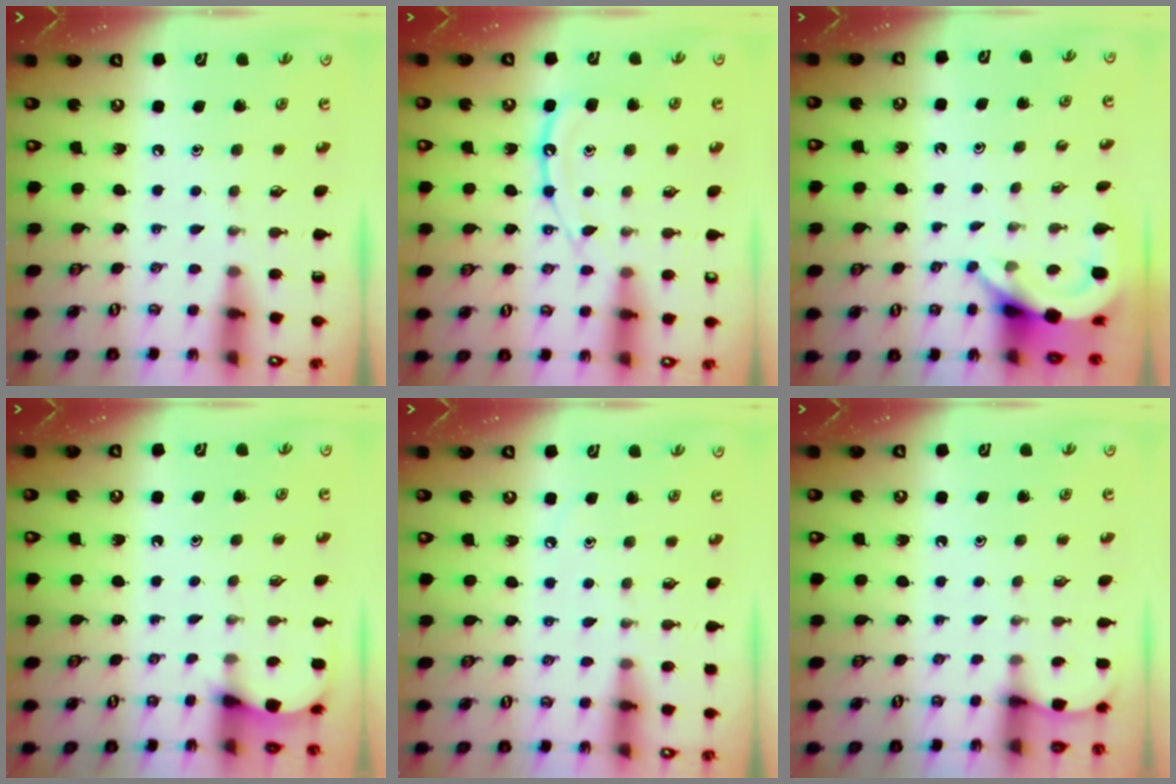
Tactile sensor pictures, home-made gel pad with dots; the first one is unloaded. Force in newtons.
{"total": 12.6, "press": 12.5, "slide": 1.2}
{"total": 5.0, "press": 5.0, "slide": 0.2}
{"total": 2.8, "press": 2.8, "slide": 0.3}
{"total": 3.8, "press": 3.7, "slide": 0.5}
{"total": 1.7, "press": 1.6, "slide": 0.2}